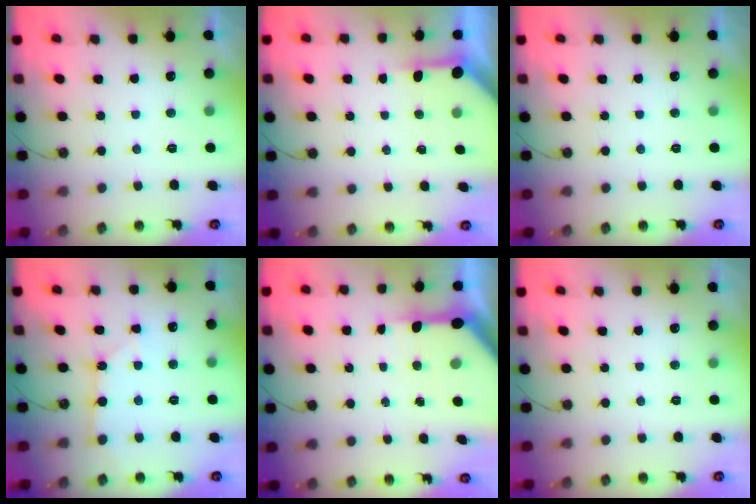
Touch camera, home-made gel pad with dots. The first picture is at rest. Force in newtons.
{"total": 3.7, "press": 3.7, "slide": 0.3}
{"total": 0.0}
{"total": 2.6, "press": 2.6, "slide": 0.3}
{"total": 9.1, "press": 9.1, "slide": 1.0}
{"total": 0.0}